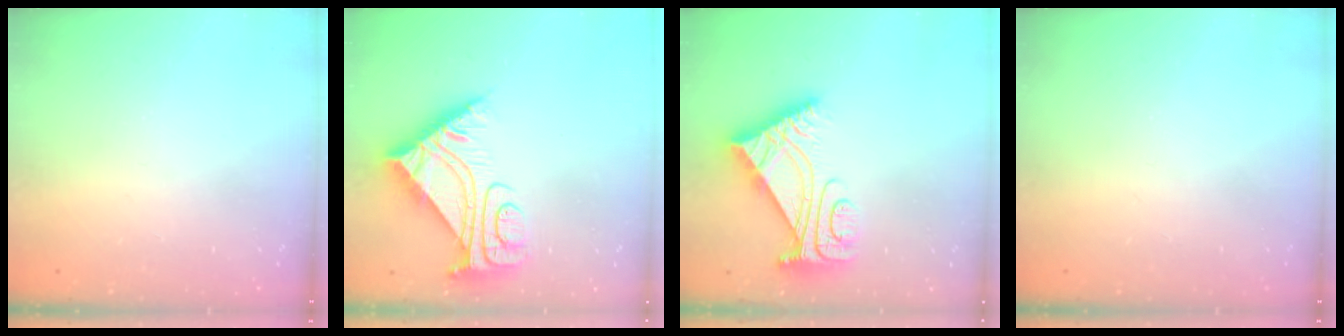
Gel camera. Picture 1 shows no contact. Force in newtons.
{"total": 10.2, "press": 10.1, "slide": 0.8}
{"total": 9.3, "press": 9.3, "slide": 1.0}
{"total": 0.0}